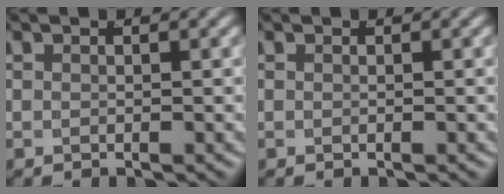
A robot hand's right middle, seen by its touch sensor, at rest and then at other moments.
{"total": 0.0}